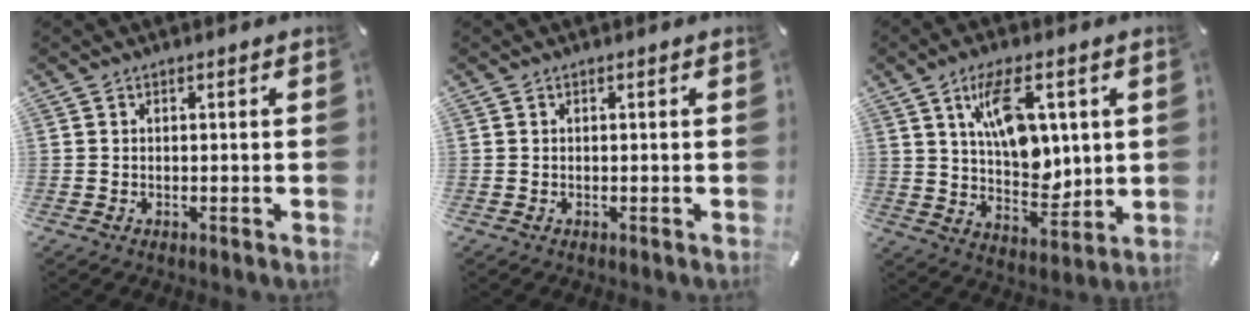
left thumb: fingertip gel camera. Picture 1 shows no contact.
{"total": 0.0}
{"total": 13.2, "force": [5.1, 7.4, 9.6], "torque": [-0.155, -0.015, 0.089]}